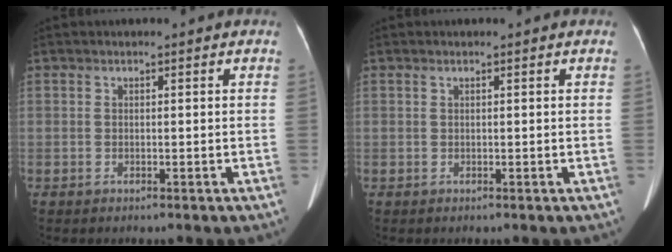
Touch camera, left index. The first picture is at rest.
{"total": 0.0}